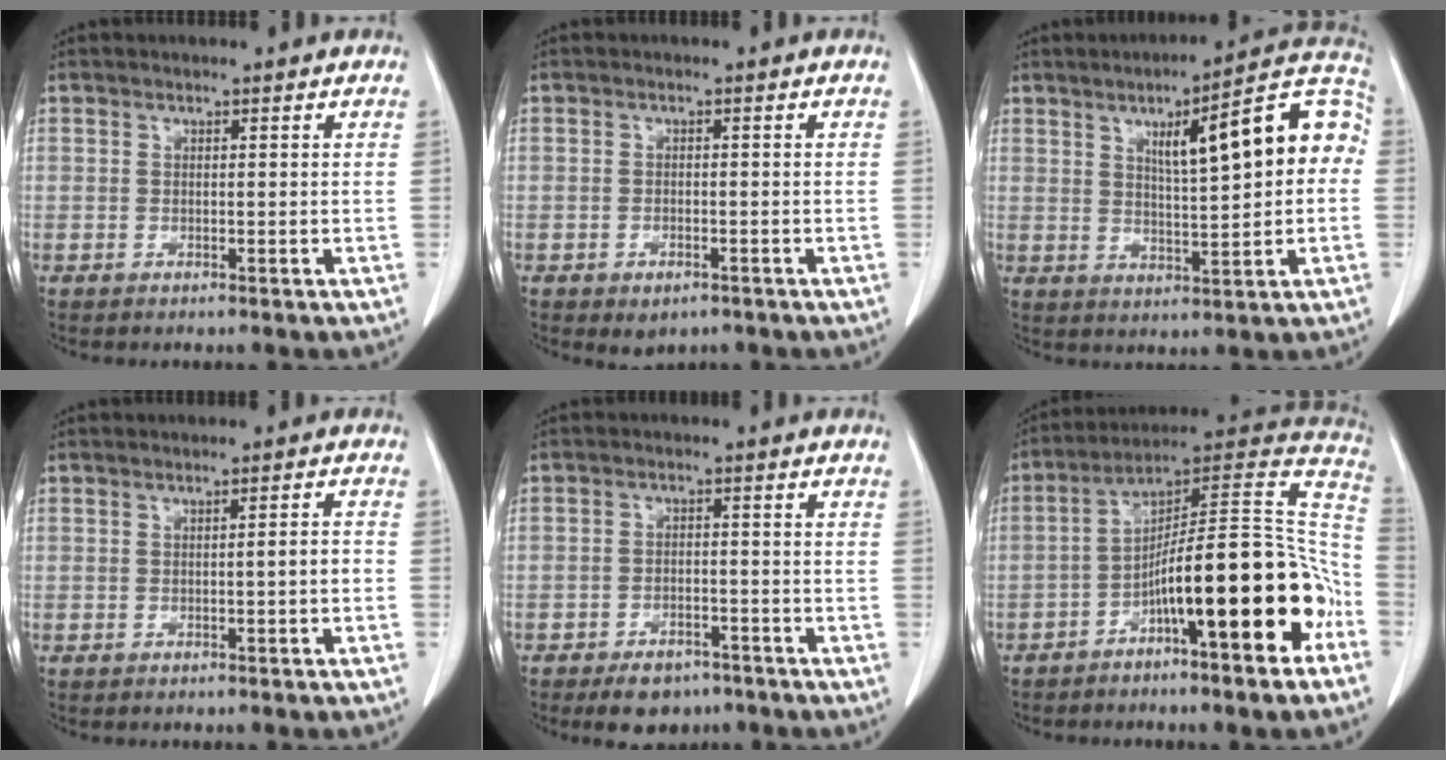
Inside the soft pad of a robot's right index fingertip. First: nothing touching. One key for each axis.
{"total": 2.8, "fx": -1.7, "fy": 1.7, "fz": 1.5, "tx": -0.017, "ty": 0.000, "tz": -0.013}
{"total": 15.1, "fx": 3.0, "fy": 2.9, "fz": 14.5, "tx": -0.196, "ty": 0.037, "tz": 0.040}
{"total": 1.8, "fx": -0.6, "fy": 0.0, "fz": 1.7, "tx": -0.023, "ty": 0.002, "tz": -0.009}
{"total": 6.3, "fx": -4.7, "fy": 3.2, "fz": 2.7, "tx": -0.043, "ty": 0.001, "tz": -0.068}
{"total": 20.2, "fx": -7.5, "fy": 2.8, "fz": 18.6, "tx": -0.237, "ty": 0.039, "tz": -0.109}